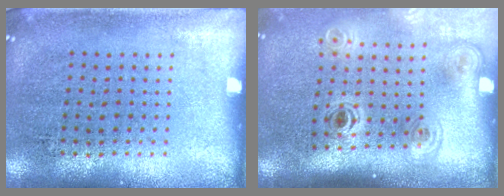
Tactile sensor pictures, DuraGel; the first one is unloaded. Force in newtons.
{"total": 2.0, "press": 1.3, "slide": 1.5}